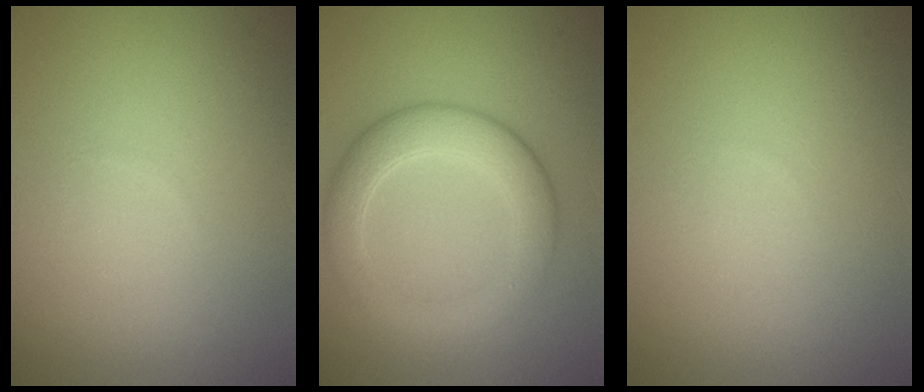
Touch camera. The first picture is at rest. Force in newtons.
{"total": 4.8, "press": 4.8, "slide": 0.3}
{"total": 0.0}